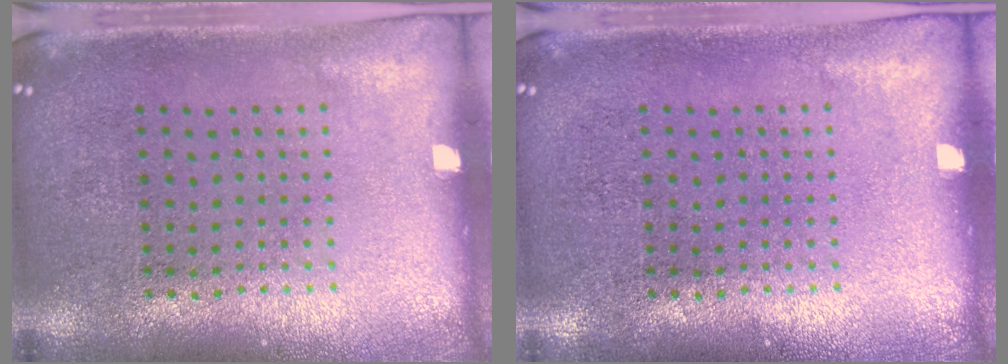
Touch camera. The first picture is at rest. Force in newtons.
{"total": 0.0}